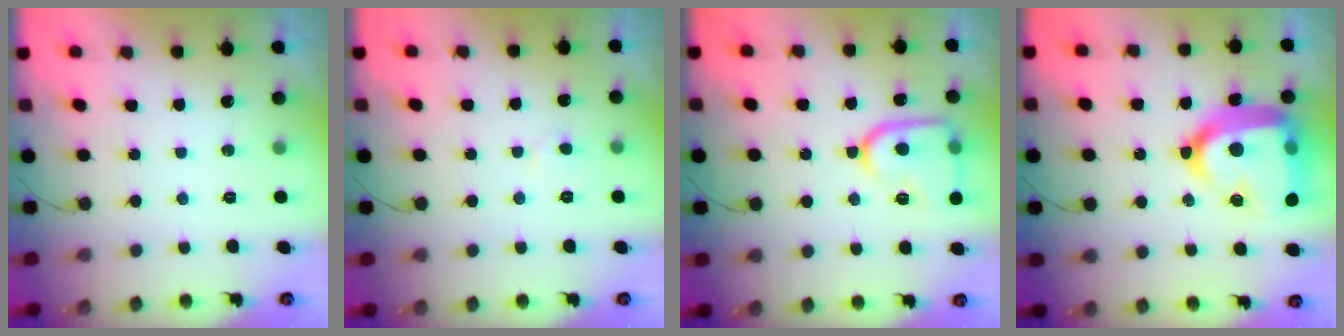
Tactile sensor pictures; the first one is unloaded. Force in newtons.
{"total": 1.8, "press": 1.7, "slide": 0.2}
{"total": 15.5, "press": 15.5, "slide": 1.4}
{"total": 27.7, "press": 27.6, "slide": 2.6}